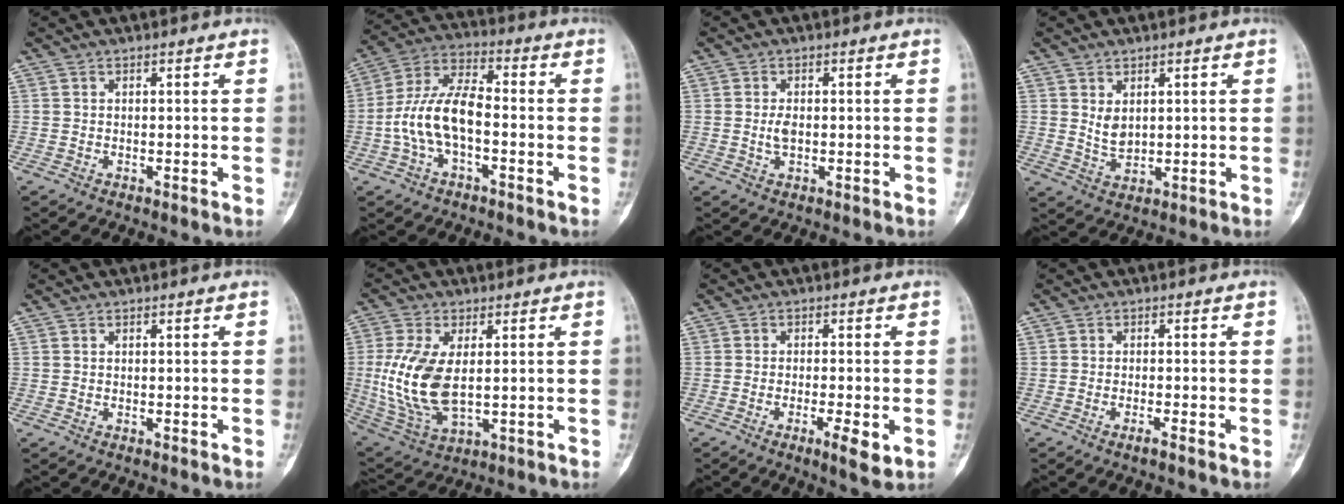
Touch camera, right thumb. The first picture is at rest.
{"total": 11.6, "force": [-2.3, 5.6, 9.9], "torque": [-0.199, 0.043, -0.051]}
{"total": 2.3, "force": [-0.1, 1.3, 1.9], "torque": [-0.037, 0.000, -0.003]}
{"total": 3.7, "force": [1.3, 2.3, 2.6], "torque": [-0.039, -0.016, 0.034]}
{"total": 0.0}
{"total": 13.9, "force": [0.8, 7.2, 11.9], "torque": [-0.256, -0.011, 0.030]}
{"total": 5.2, "force": [-1.9, 1.0, 4.7], "torque": [-0.077, -0.006, -0.032]}
{"total": 1.7, "force": [-1.1, 0.0, 1.3], "torque": [-0.027, 0.001, -0.024]}